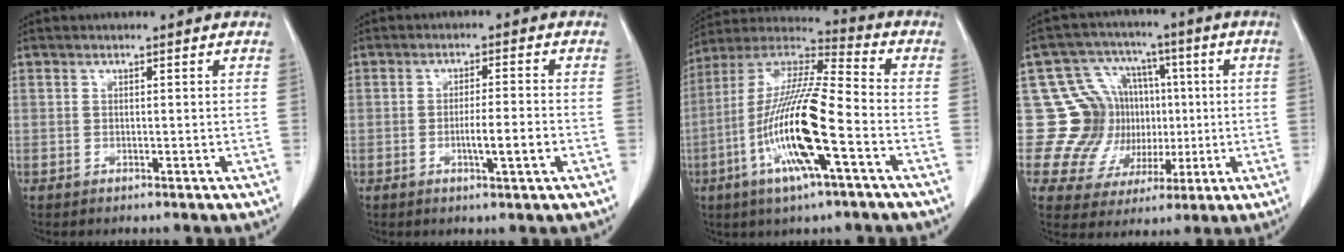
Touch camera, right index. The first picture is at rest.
{"total": 4.6, "force": [-1.4, 0.0, 4.4], "torque": [-0.075, -0.006, -0.022]}
{"total": 17.5, "force": [-5.2, 1.4, 16.7], "torque": [-0.333, -0.008, -0.100]}
{"total": 14.1, "force": [1.1, 13.6, 3.6], "torque": [-0.060, 0.066, 0.043]}